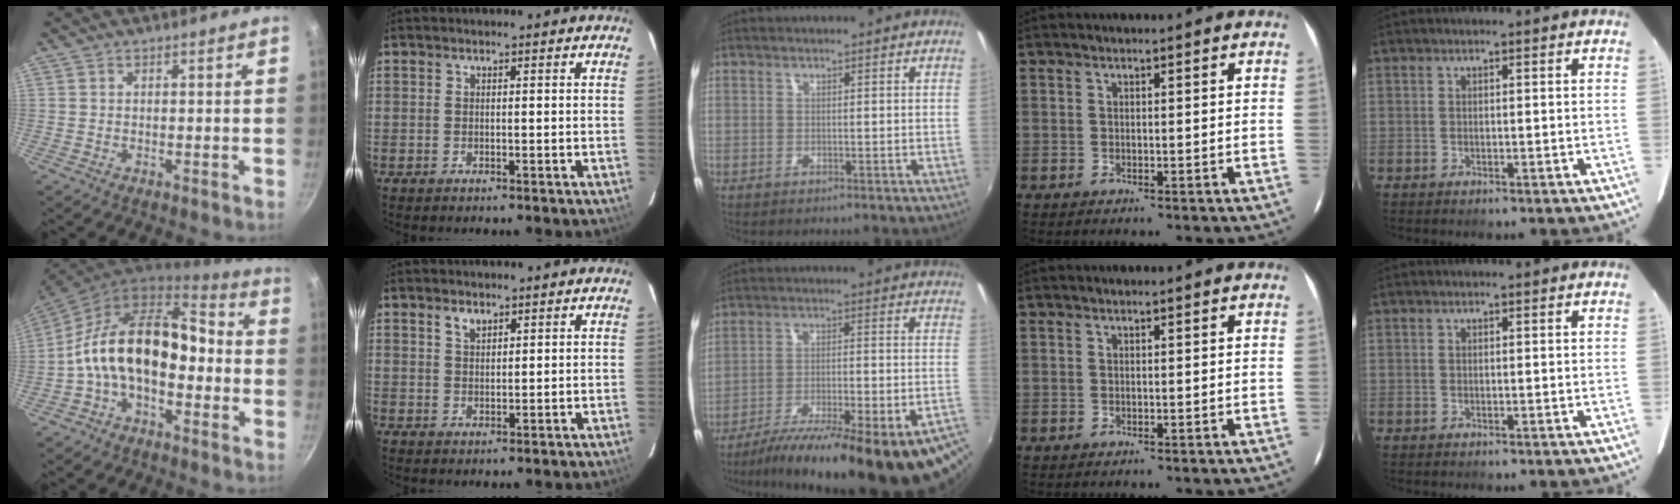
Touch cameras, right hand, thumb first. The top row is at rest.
{"thumb": {"total": 17.0, "force": [-3.2, 10.3, 13.2], "torque": [-0.197, 0.062, -0.074]}, "index": {"total": 2.3, "force": [1.5, 1.3, 1.2], "torque": [-0.019, 0.005, 0.029]}, "middle": {"total": 28.3, "force": [-20.9, 3.5, 18.7], "torque": [-0.267, -0.055, -0.292]}}